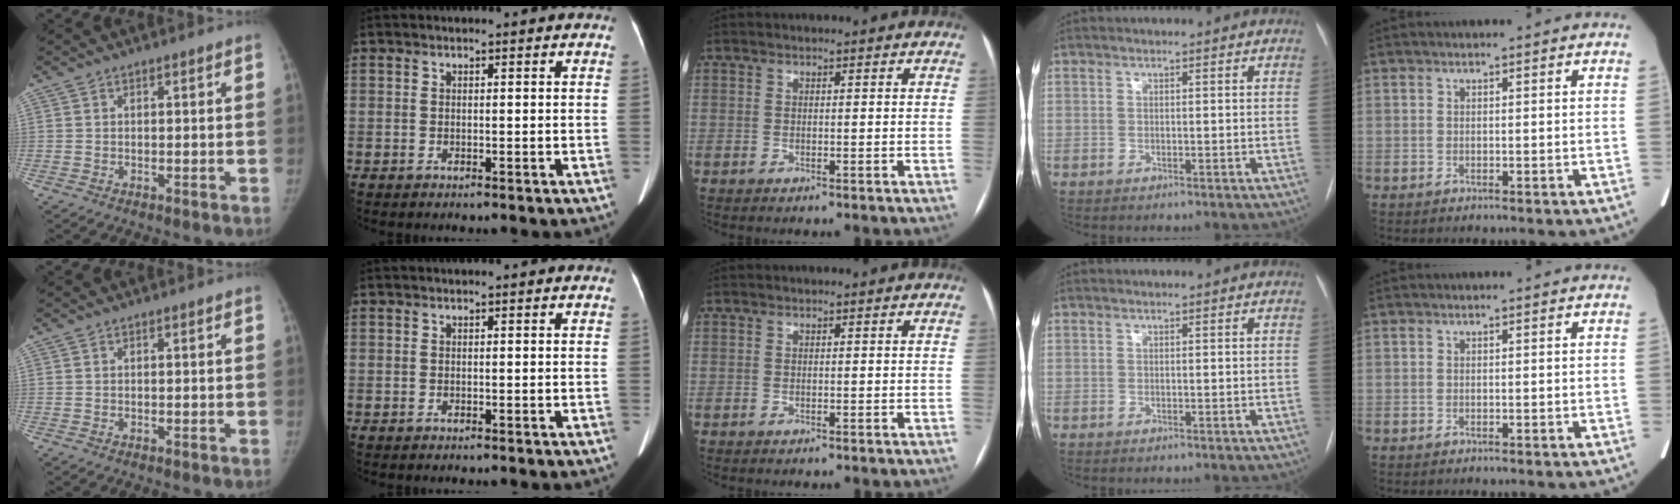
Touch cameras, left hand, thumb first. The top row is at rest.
{}